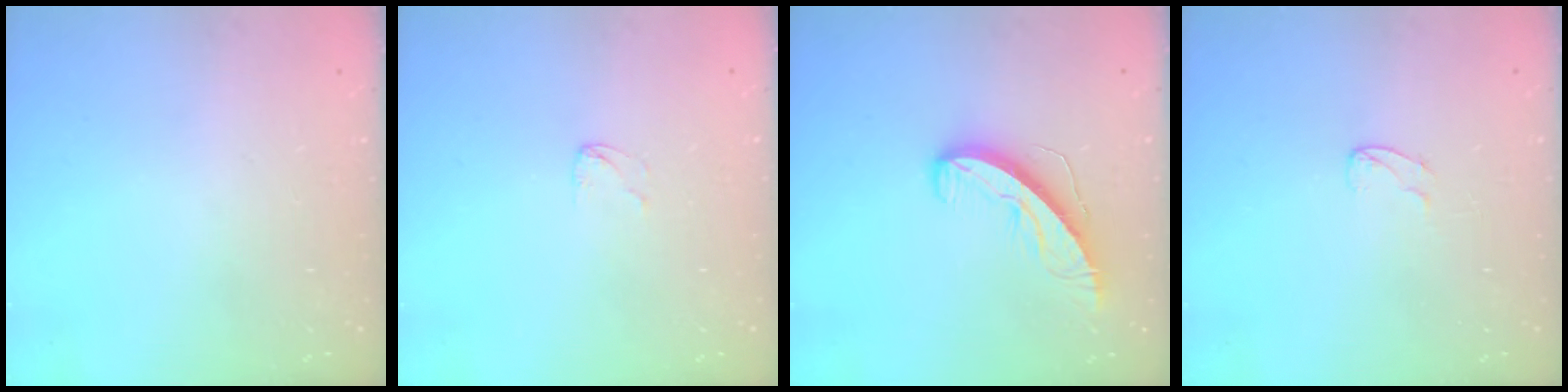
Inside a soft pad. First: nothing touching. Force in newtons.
{"total": 2.9, "press": 2.9, "slide": 0.2}
{"total": 8.9, "press": 8.9, "slide": 0.2}
{"total": 3.3, "press": 3.3, "slide": 0.3}